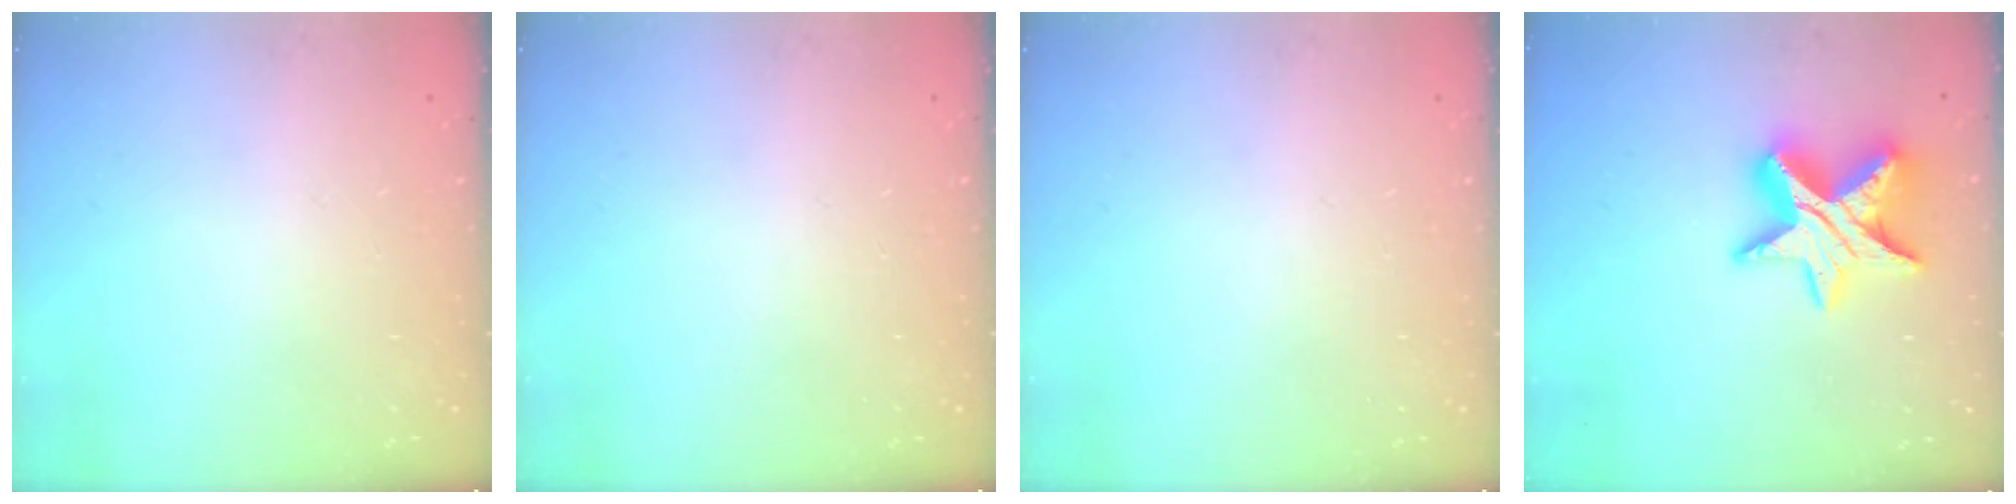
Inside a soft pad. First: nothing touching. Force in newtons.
{"total": 0.0}
{"total": 0.0}
{"total": 15.0, "press": 14.9, "slide": 1.0}